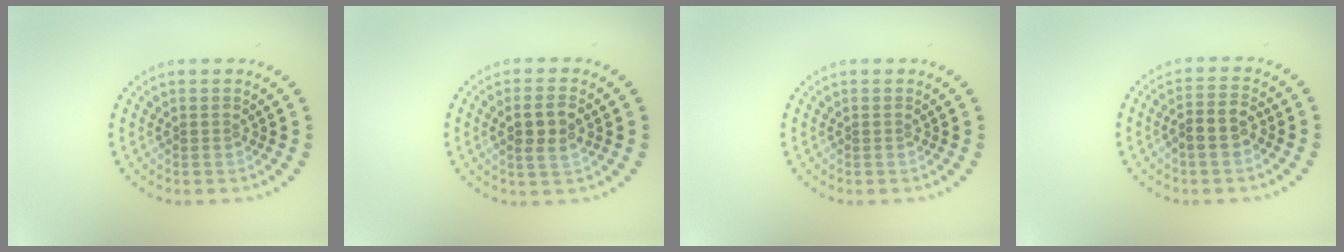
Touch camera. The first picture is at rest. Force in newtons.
{"total": 2.8, "press": 2.7, "slide": 0.8}
{"total": 0.0}
{"total": 2.7, "press": 2.5, "slide": 1.1}